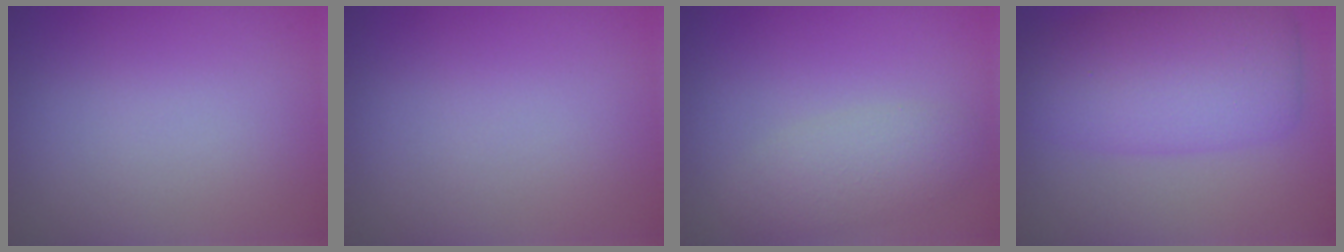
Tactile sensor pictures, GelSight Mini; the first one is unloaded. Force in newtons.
{"total": 0.0}
{"total": 3.0, "press": 3.0, "slide": 0.1}
{"total": 7.1, "press": 7.1, "slide": 0.2}